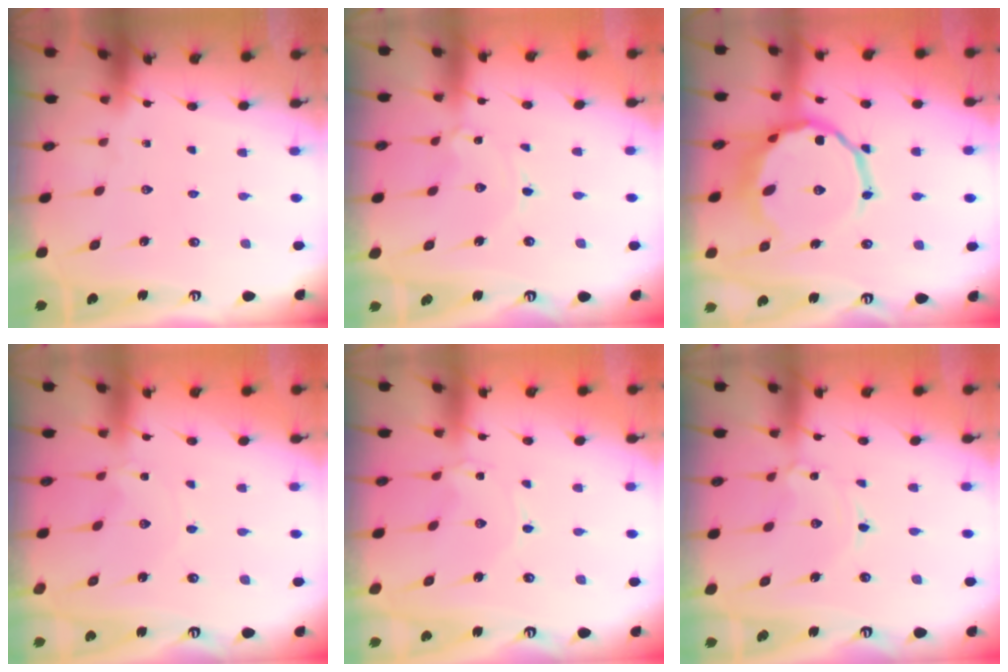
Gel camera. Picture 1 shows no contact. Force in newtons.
{"total": 1.2, "press": 1.1, "slide": 0.1}
{"total": 12.2, "press": 11.8, "slide": 3.1}
{"total": 0.0}
{"total": 0.8, "press": 0.8, "slide": 0.1}
{"total": 1.3, "press": 1.3, "slide": 0.0}